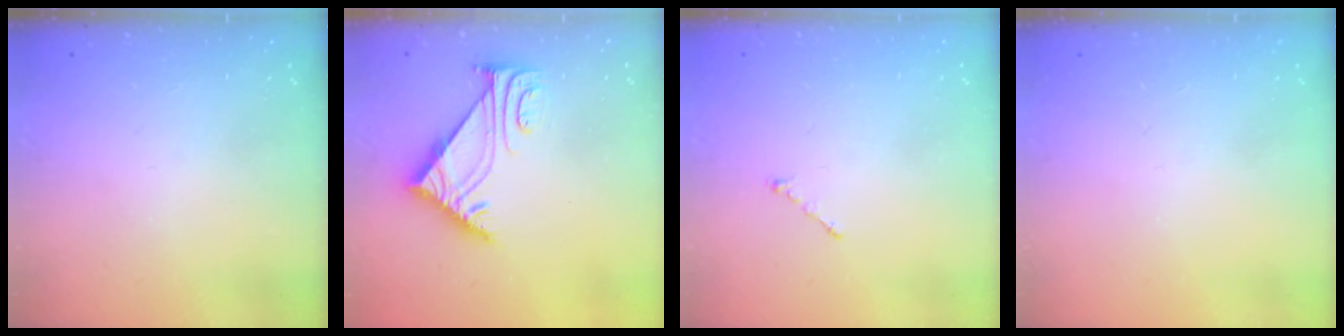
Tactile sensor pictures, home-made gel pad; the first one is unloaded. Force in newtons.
{"total": 7.6, "press": 7.6, "slide": 0.7}
{"total": 0.7, "press": 0.7, "slide": 0.2}
{"total": 0.0}